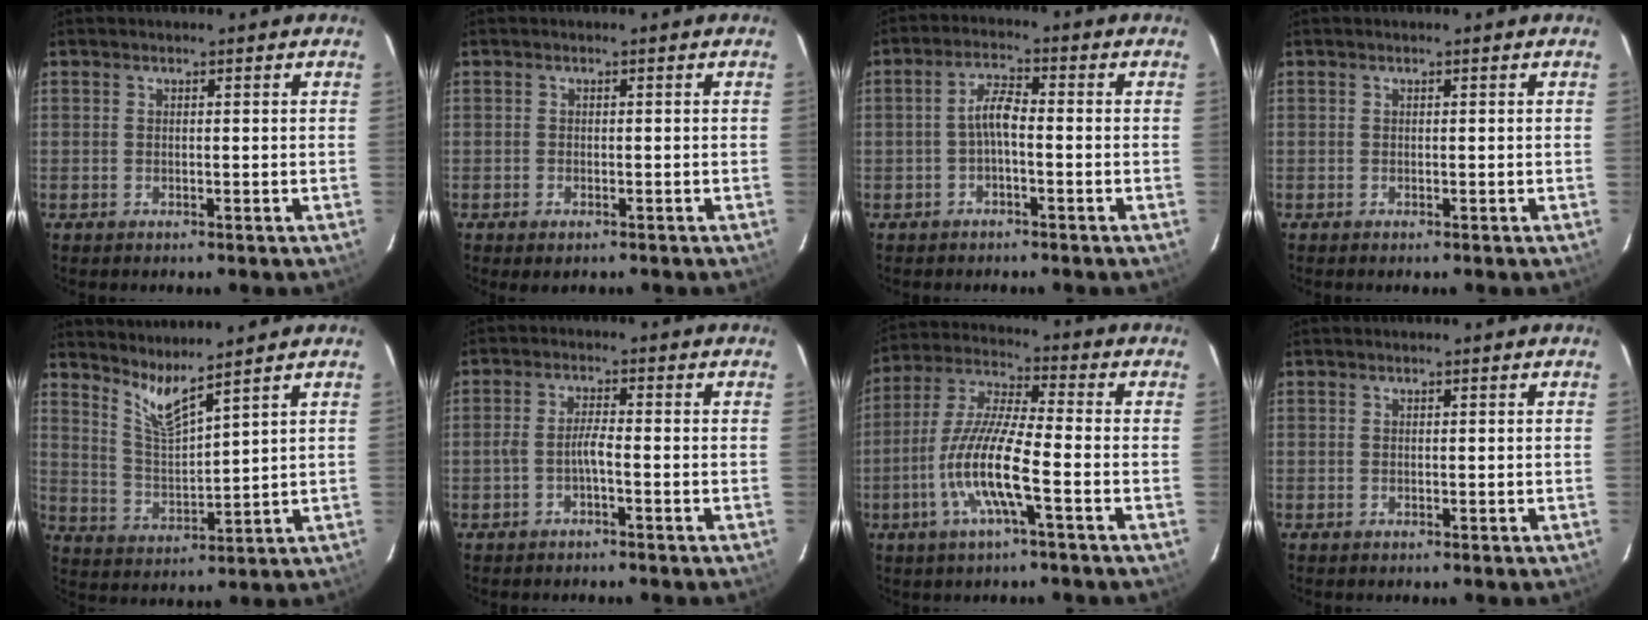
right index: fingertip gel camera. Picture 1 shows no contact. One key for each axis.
{"total": 1.5, "fx": -1.0, "fy": 0.9, "fz": 0.8, "tx": -0.014, "ty": -0.005, "tz": -0.015}
{"total": 3.7, "fx": -1.2, "fy": 1.0, "fz": 3.3, "tx": -0.070, "ty": 0.013, "tz": -0.026}
{"total": 0.0}
{"total": 6.5, "fx": 5.6, "fy": -0.3, "fz": 3.2, "tx": -0.066, "ty": -0.018, "tz": 0.116}
{"total": 2.6, "fx": -1.4, "fy": 0.1, "fz": 2.1, "tx": -0.049, "ty": 0.007, "tz": -0.028}
{"total": 12.0, "fx": -4.2, "fy": 1.2, "fz": 11.1, "tx": -0.234, "ty": -0.001, "tz": -0.086}
{"total": 0.0}